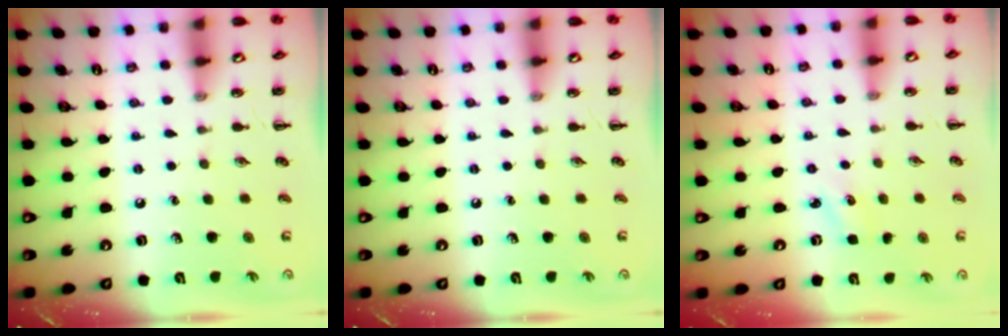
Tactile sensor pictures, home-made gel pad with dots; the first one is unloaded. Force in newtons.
{"total": 0.0}
{"total": 2.7, "press": 2.6, "slide": 0.8}